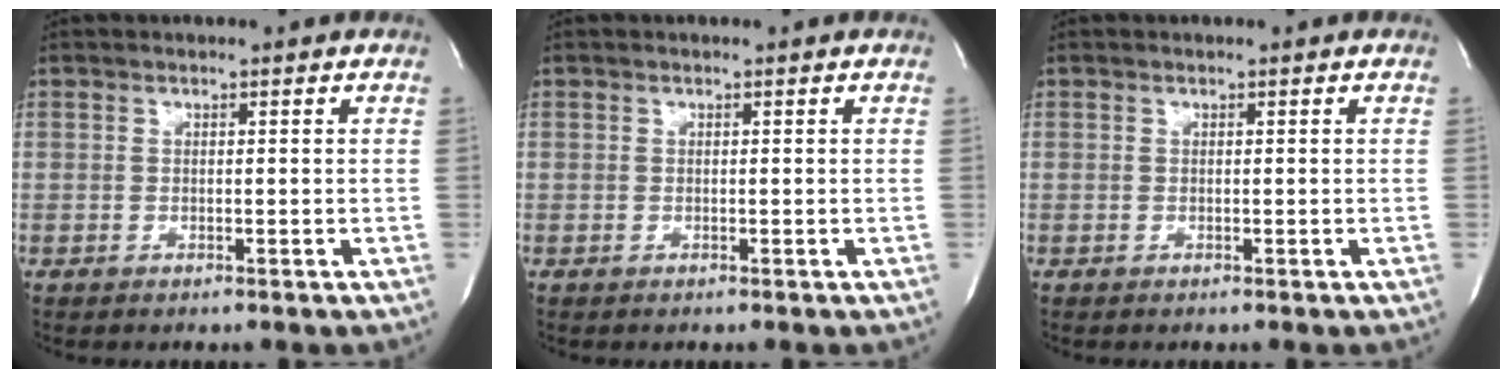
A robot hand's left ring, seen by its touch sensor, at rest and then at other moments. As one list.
[{"total": 0.0}, {"total": 0.0}]